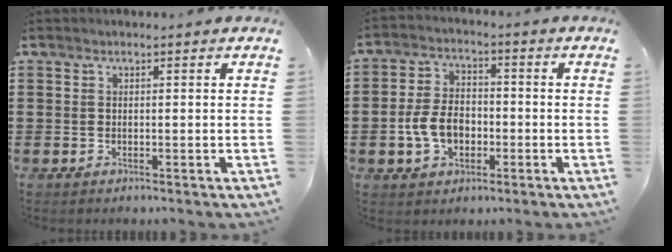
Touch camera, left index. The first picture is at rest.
{"total": 7.0, "force": [-1.8, 4.7, 4.8], "torque": [-0.114, 0.004, -0.040]}